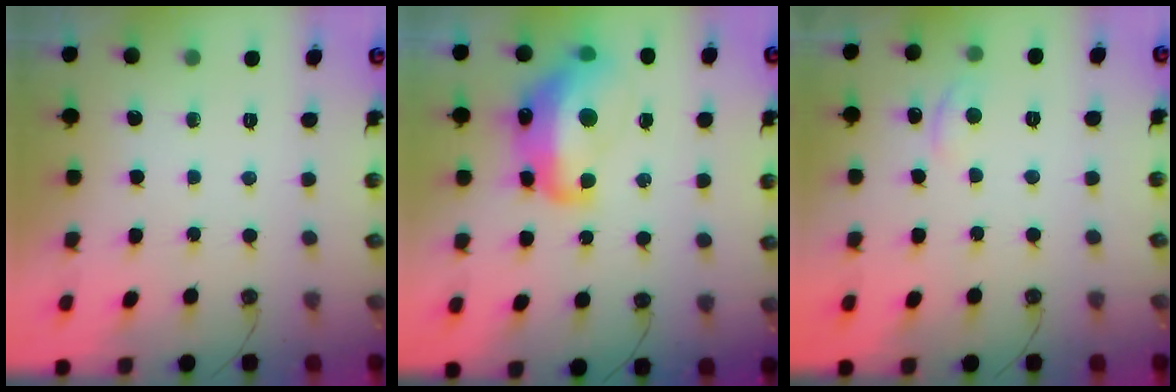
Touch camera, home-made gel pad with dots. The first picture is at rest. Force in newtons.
{"total": 11.2, "press": 11.1, "slide": 1.4}
{"total": 1.6, "press": 1.5, "slide": 0.5}